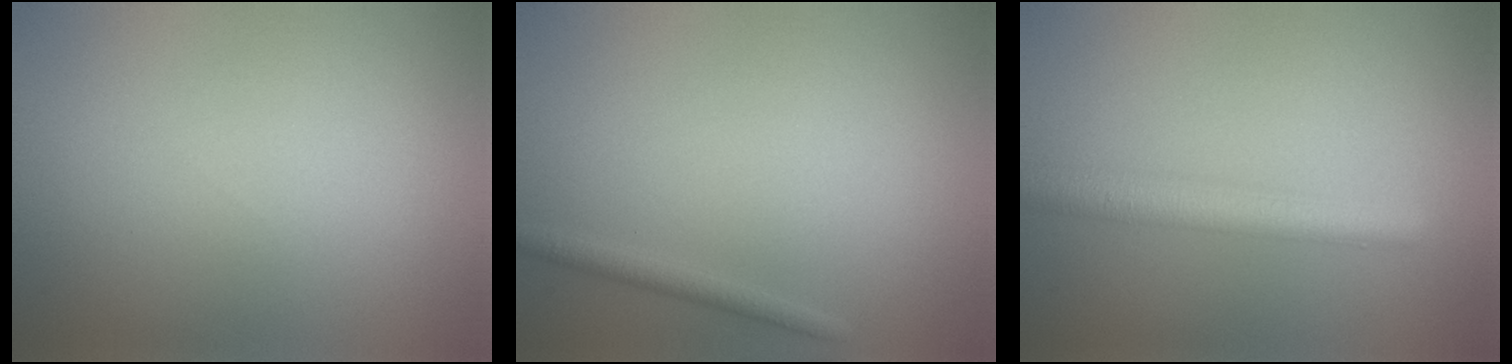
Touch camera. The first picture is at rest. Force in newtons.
{"total": 1.3, "press": 1.3, "slide": 0.0}
{"total": 3.7, "press": 3.7, "slide": 0.1}